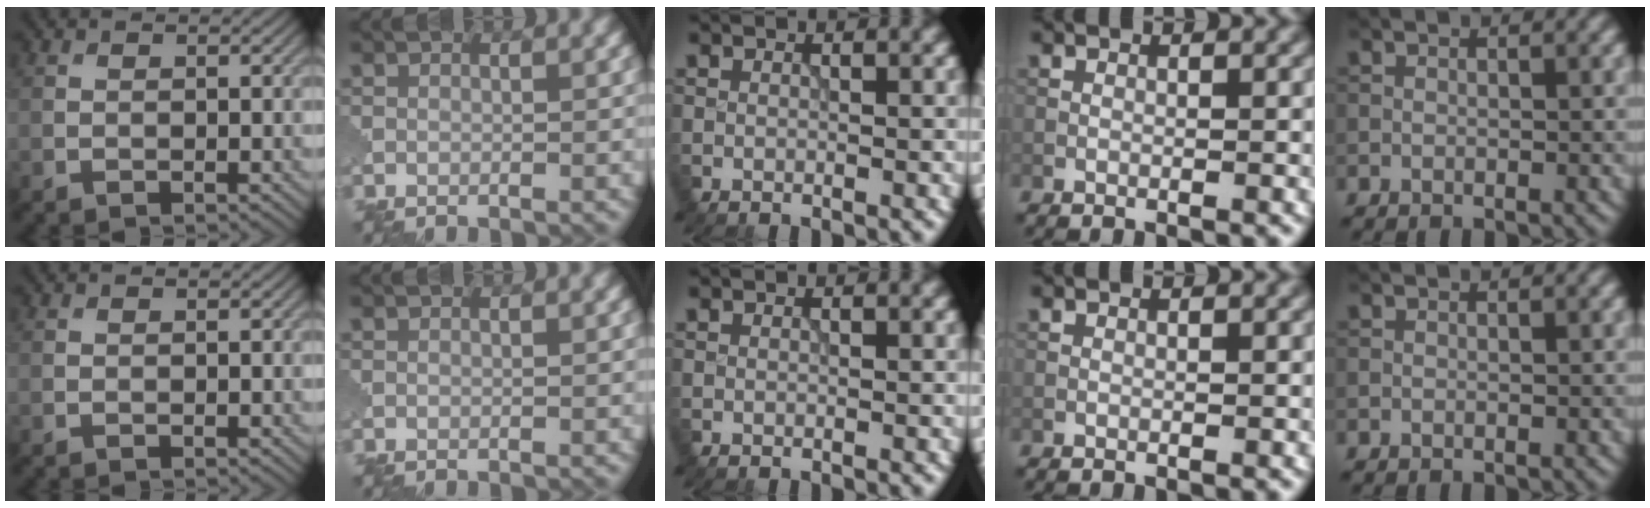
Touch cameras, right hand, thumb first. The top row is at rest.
{}